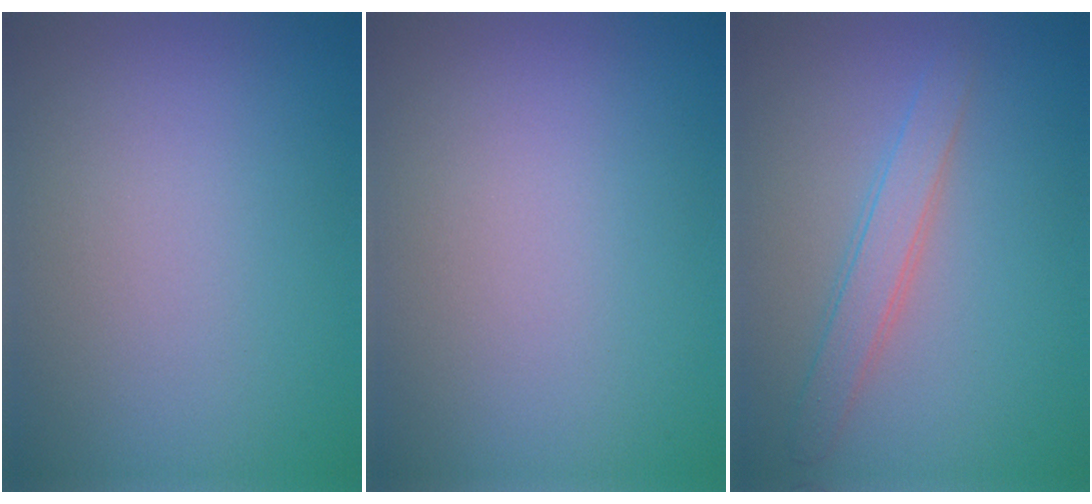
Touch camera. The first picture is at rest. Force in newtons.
{"total": 0.0}
{"total": 2.4, "press": 2.4, "slide": 0.2}